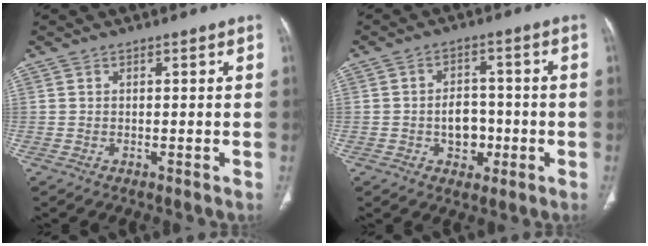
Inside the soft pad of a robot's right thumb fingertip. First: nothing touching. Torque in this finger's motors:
{"motor_torque": [3.90, 1.11, 1.11, -0.77, 0.34]}